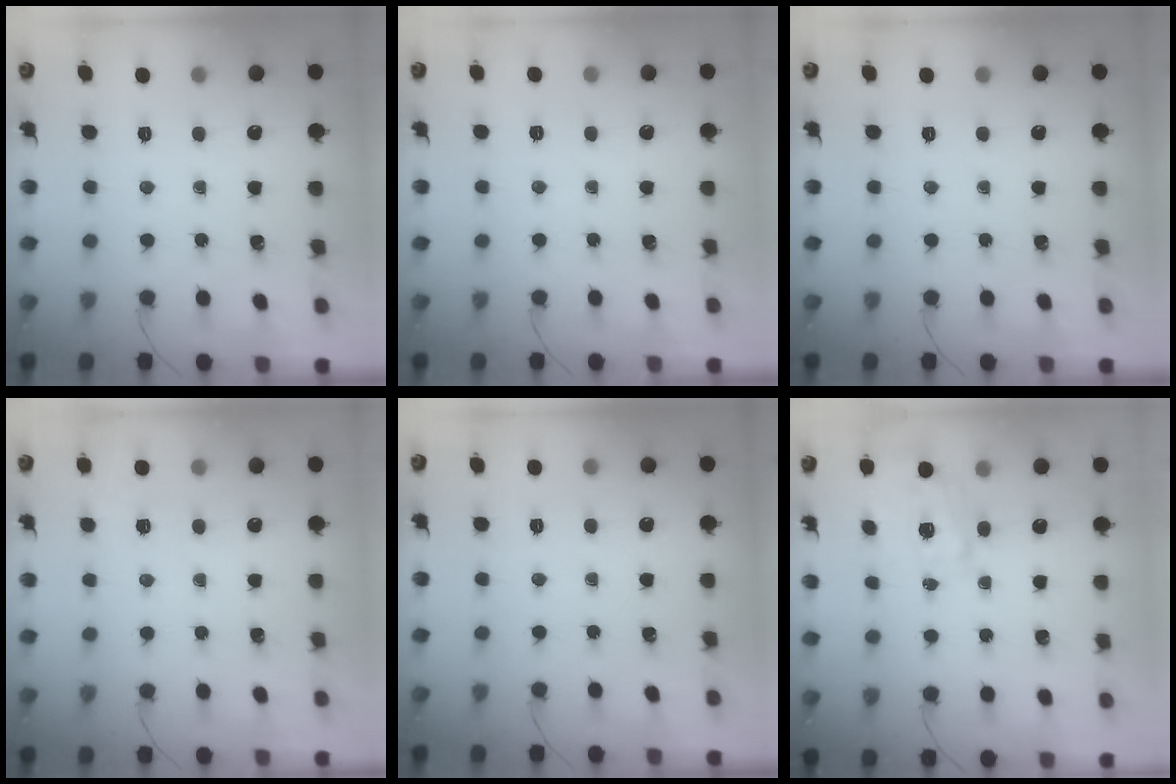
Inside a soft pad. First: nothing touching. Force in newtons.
{"total": 2.0, "press": 1.6, "slide": 1.2}
{"total": 0.0}
{"total": 1.4, "press": 0.2, "slide": 1.4}
{"total": 0.0}
{"total": 1.9, "press": 1.8, "slide": 0.5}